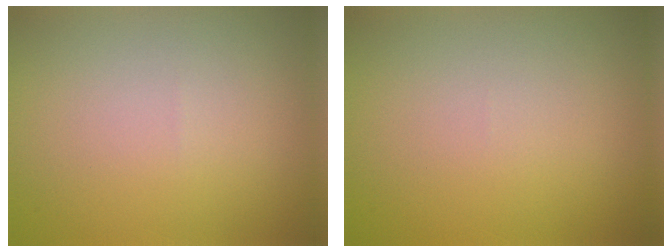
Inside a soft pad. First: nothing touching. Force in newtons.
{"total": 0.0}